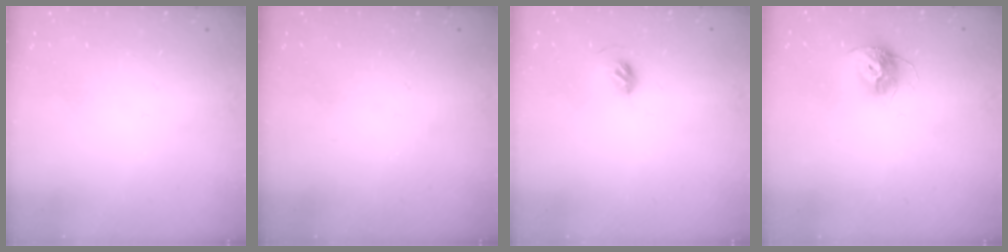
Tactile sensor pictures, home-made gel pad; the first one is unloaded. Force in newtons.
{"total": 0.0}
{"total": 5.3, "press": 5.2, "slide": 0.9}
{"total": 10.3, "press": 10.3, "slide": 0.7}